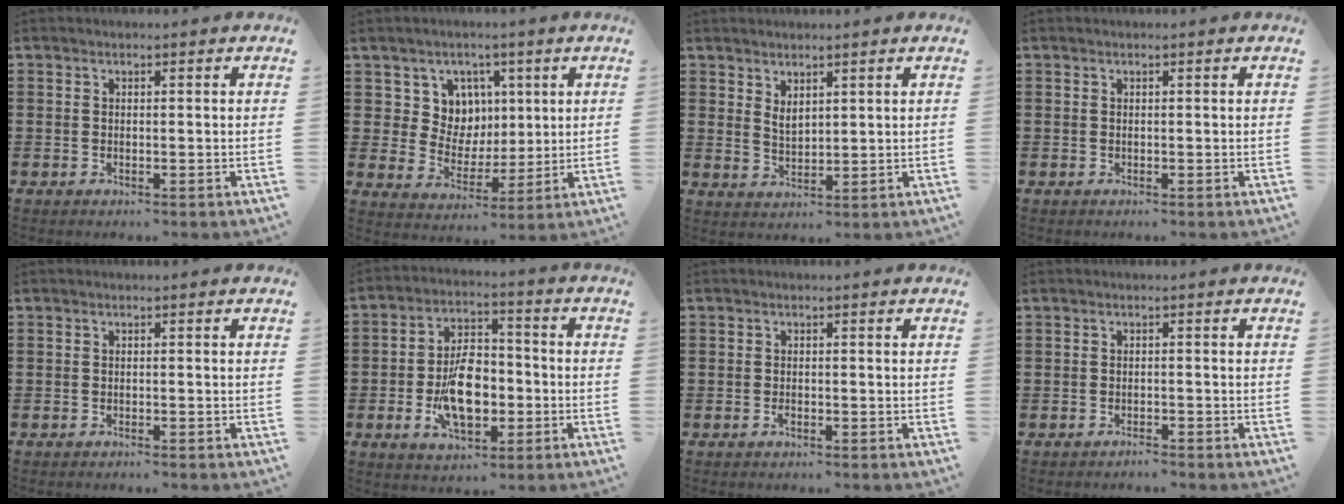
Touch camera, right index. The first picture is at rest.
{"total": 7.4, "force": [2.7, 6.6, 1.6], "torque": [-0.062, 0.001, 0.053]}
{"total": 2.4, "force": [1.8, 1.1, 1.1], "torque": [-0.025, 0.003, 0.034]}
{"total": 0.0}
{"total": 0.5, "force": [-0.5, -0.1, 0.2], "torque": [-0.005, -0.005, -0.009]}
{"total": 10.1, "force": [-2.2, 5.6, 8.1], "torque": [-0.155, 0.000, -0.044]}
{"total": 0.8, "force": [-0.5, 0.3, 0.6], "torque": [-0.013, -0.006, -0.008]}
{"total": 1.1, "force": [-1.1, 0.0, 0.1], "torque": [-0.005, 0.000, -0.024]}